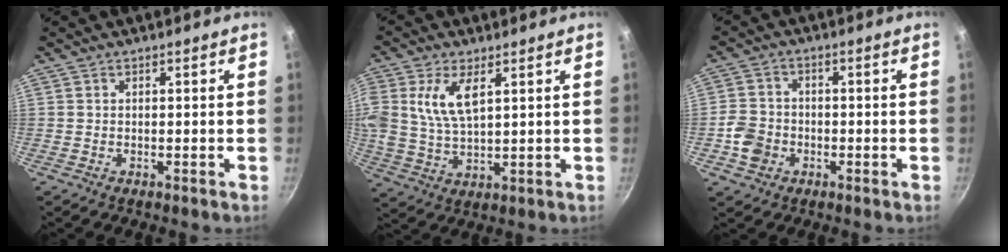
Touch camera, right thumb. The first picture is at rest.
{"total": 9.1, "force": [3.2, 4.4, 7.3], "torque": [-0.149, -0.006, 0.069]}
{"total": 5.8, "force": [-1.9, 4.9, 2.6], "torque": [-0.036, 0.018, -0.037]}